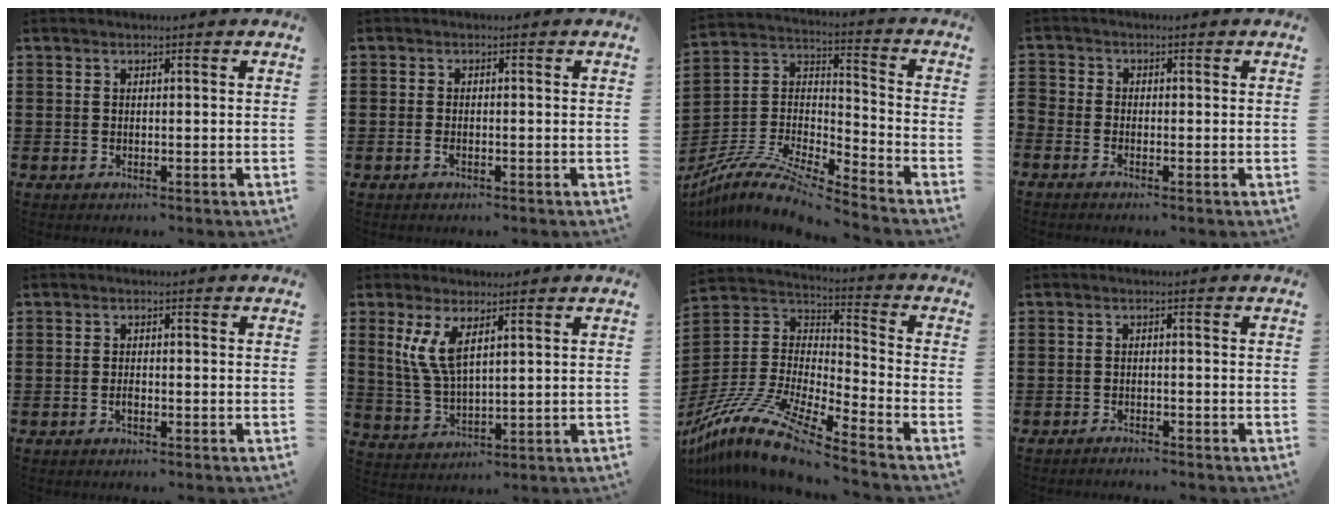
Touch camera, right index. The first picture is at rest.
{"total": 1.0, "force": [-0.5, 0.2, 0.8], "torque": [-0.018, -0.007, -0.008]}
{"total": 9.6, "force": [-8.6, 1.6, 4.0], "torque": [-0.092, 0.003, -0.177]}
{"total": 1.0, "force": [-0.9, 0.1, 0.3], "torque": [-0.009, -0.003, -0.017]}
{"total": 1.1, "force": [-0.6, 0.2, 0.9], "torque": [-0.020, -0.008, -0.009]}
{"total": 6.2, "force": [2.6, 2.4, 5.1], "torque": [-0.122, -0.002, 0.042]}
{"total": 13.4, "force": [-11.1, 1.8, 7.4], "torque": [-0.170, 0.013, -0.222]}
{"total": 1.6, "force": [-1.6, 0.0, -0.1], "torque": [-0.002, 0.003, -0.034]}